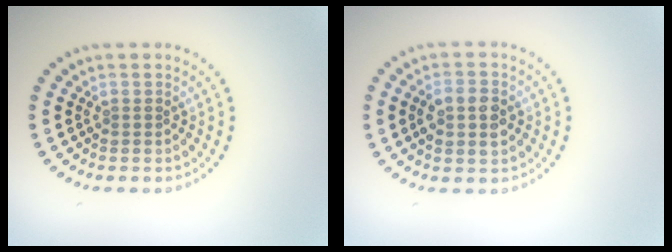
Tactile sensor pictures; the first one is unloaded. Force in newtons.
{"total": 3.5, "press": 3.5, "slide": 0.2}